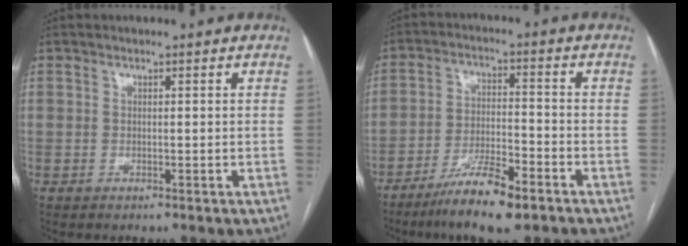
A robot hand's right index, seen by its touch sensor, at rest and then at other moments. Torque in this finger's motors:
{"motor_torque": [-0.11, -0.17, 0.45, 0.11]}